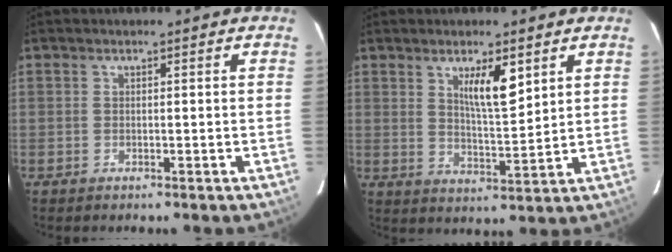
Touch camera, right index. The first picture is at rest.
{"total": 6.6, "force": [3.3, 1.2, 5.6], "torque": [-0.097, -0.009, 0.060]}